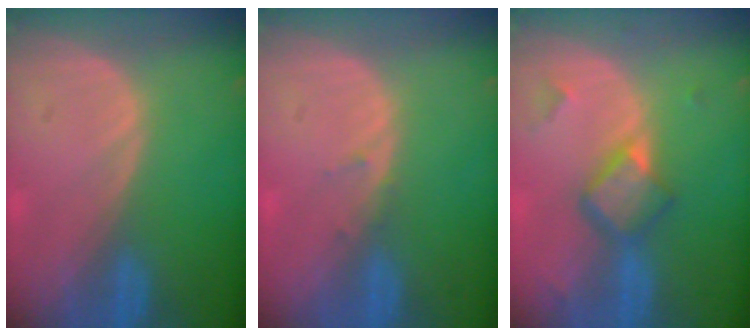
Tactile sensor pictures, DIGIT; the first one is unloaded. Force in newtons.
{"total": 0.9, "press": 0.6, "slide": 0.6}
{"total": 5.7, "press": 4.9, "slide": 2.8}